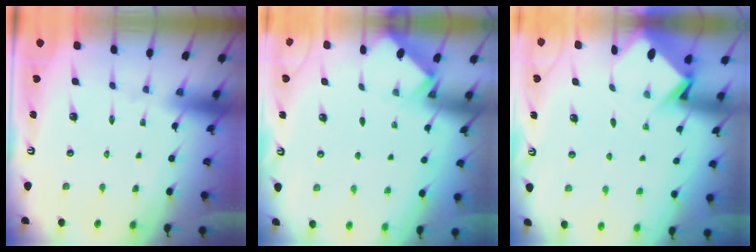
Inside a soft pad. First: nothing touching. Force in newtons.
{"total": 2.5, "press": 2.4, "slide": 0.4}
{"total": 2.9, "press": 2.9, "slide": 0.2}